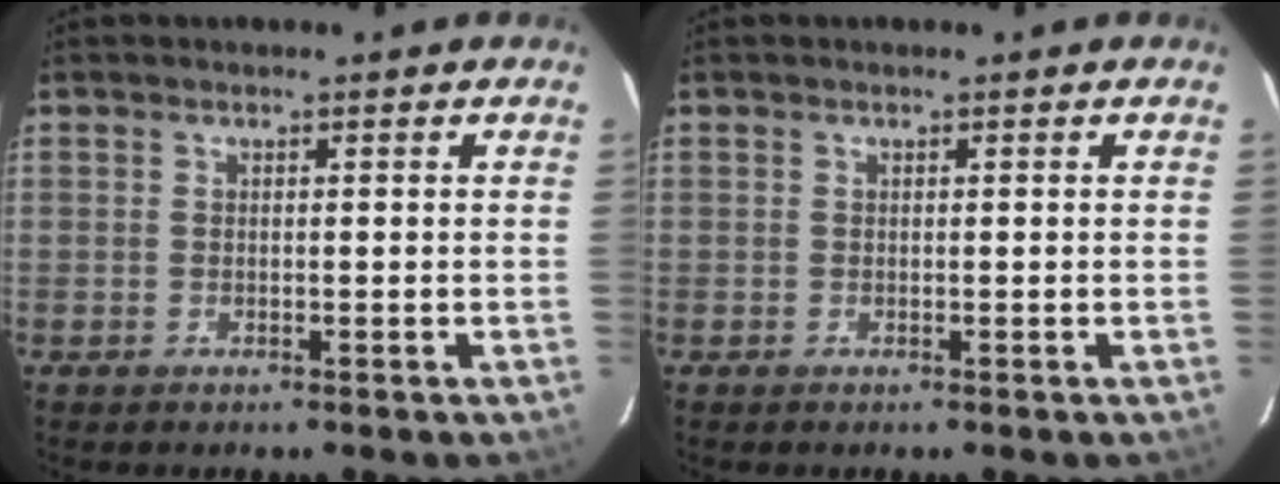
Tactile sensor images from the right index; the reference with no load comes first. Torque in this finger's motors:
{"motor_torque": [0.07, 0.05, -0.01, 0.00]}